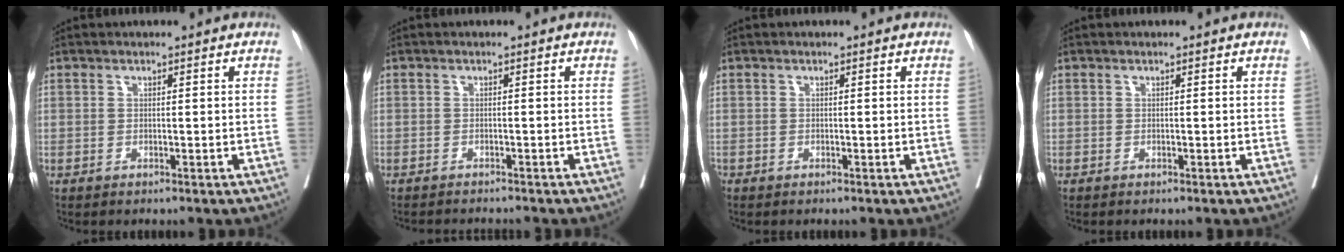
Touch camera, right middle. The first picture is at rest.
{"total": 4.4, "force": [-4.2, 0.2, 1.0], "torque": [-0.005, -0.009, -0.058]}
{"total": 0.0}
{"total": 0.0}